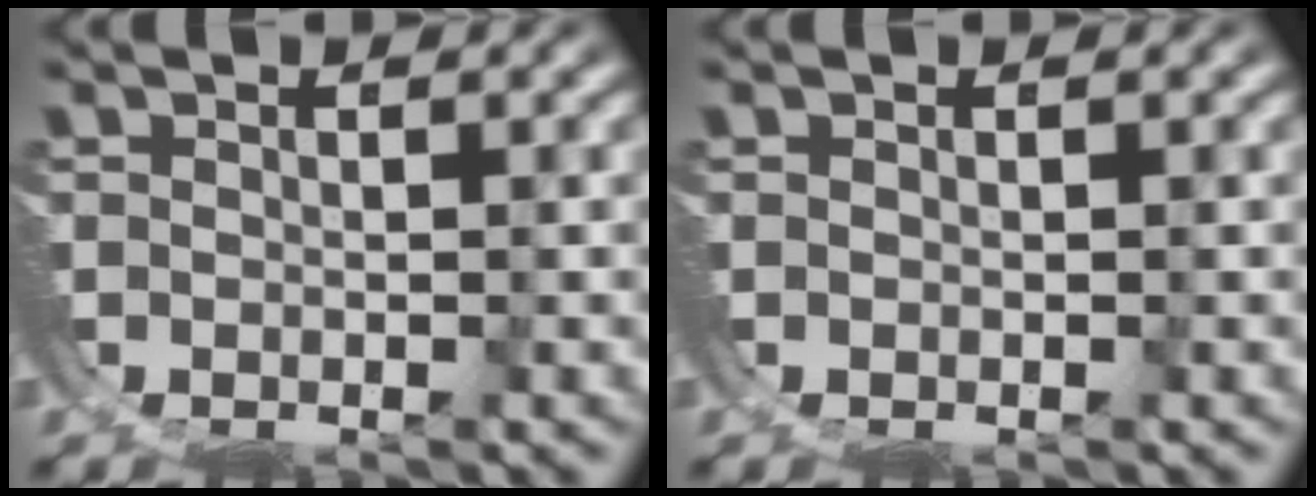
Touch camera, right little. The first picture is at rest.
{"total": 0.0}